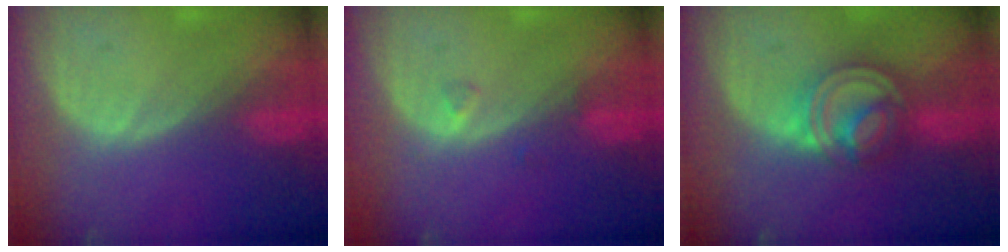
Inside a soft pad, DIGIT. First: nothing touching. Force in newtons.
{"total": 1.0, "press": 1.0, "slide": 0.2}
{"total": 7.9, "press": 6.7, "slide": 4.1}